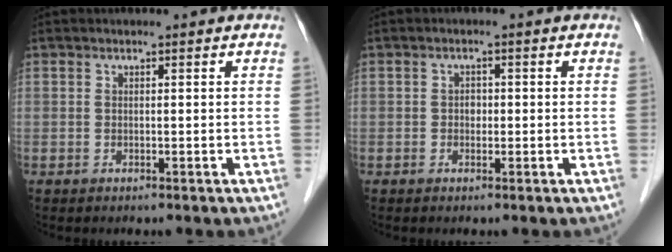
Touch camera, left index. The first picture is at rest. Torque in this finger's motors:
{"motor_torque": [-0.23, 0.15, 0.03, 0.00]}